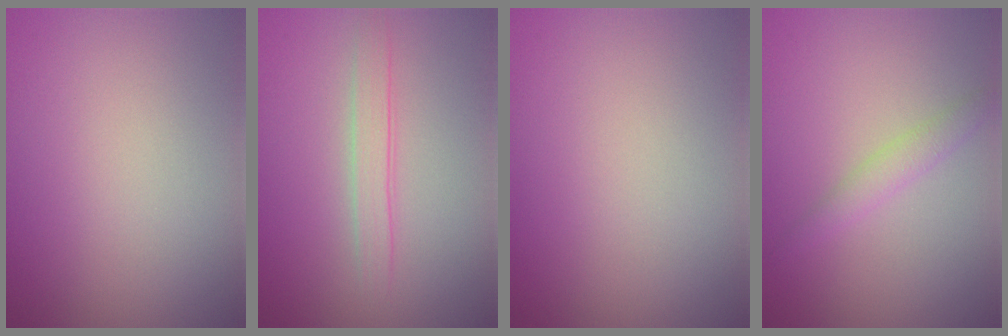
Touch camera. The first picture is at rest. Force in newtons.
{"total": 1.8, "press": 1.7, "slide": 0.2}
{"total": 0.0}
{"total": 1.5, "press": 1.5, "slide": 0.0}